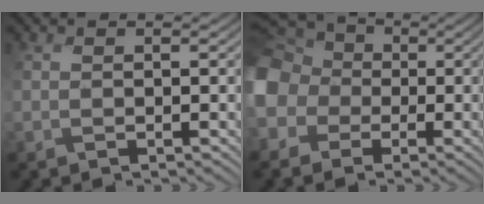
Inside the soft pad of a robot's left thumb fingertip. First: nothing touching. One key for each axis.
{"total": 14.1, "fx": -1.7, "fy": 12.7, "fz": 5.9, "tx": -0.218, "ty": 0.000, "tz": -0.080}